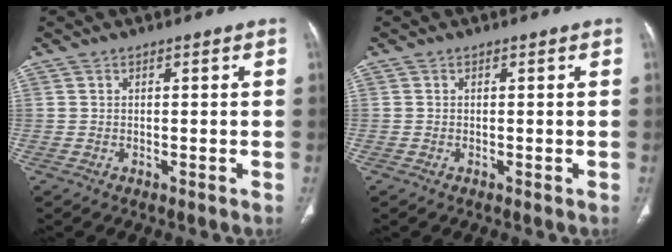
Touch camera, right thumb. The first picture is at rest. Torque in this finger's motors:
{"motor_torque": [0.13, 0.09, 0.24, 0.08, 0.05]}